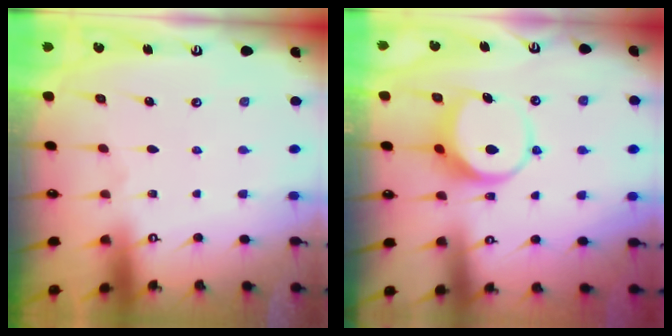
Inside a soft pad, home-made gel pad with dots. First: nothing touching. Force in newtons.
{"total": 8.2, "press": 8.1, "slide": 0.8}